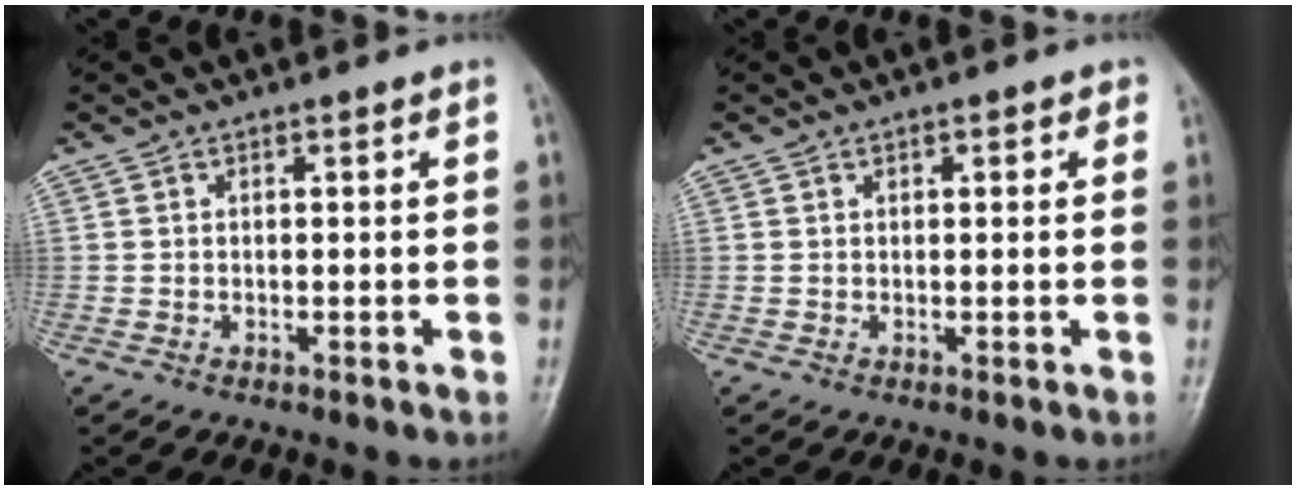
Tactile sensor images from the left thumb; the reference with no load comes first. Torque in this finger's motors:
{"motor_torque": [-0.21, 0.06, -0.16, -0.19, -0.03]}